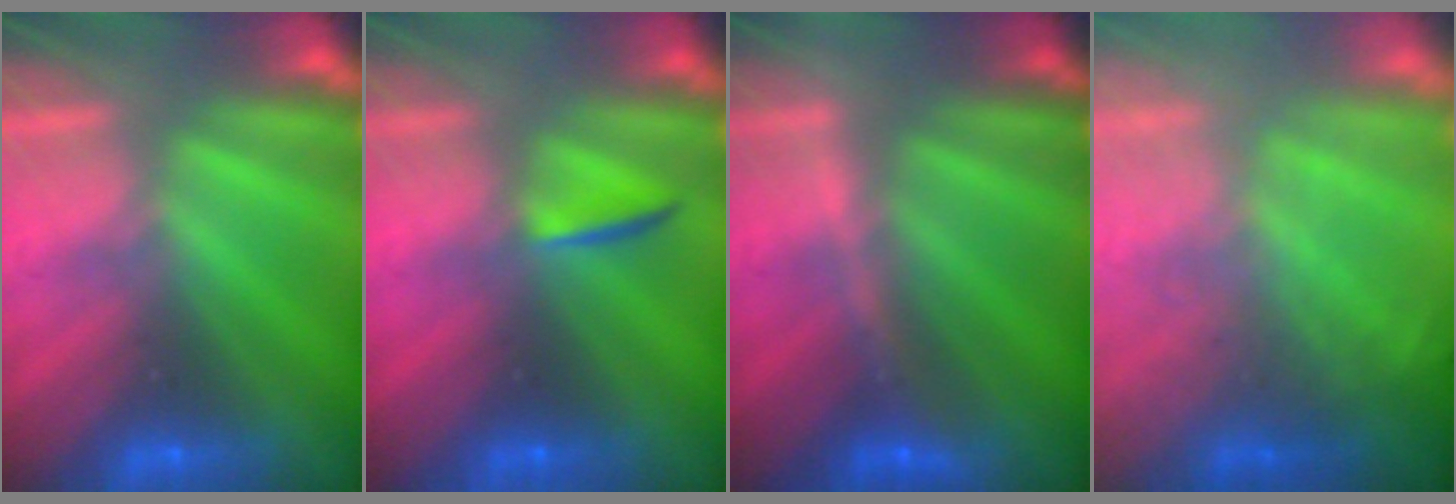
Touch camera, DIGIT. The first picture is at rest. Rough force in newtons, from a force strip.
{"total": 2.0}
{"total": 3.3}
{"total": 6.9}